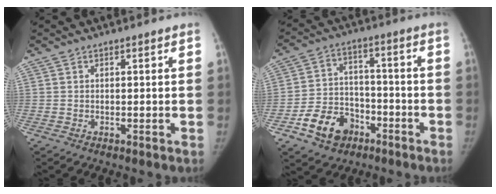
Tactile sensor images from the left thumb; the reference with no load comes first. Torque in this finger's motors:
{"motor_torque": [-1.08, 1.43, 0.27, -0.20, 0.12]}